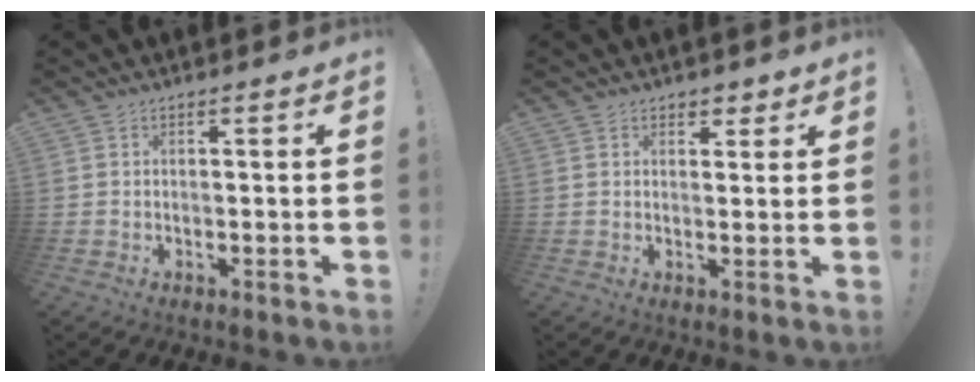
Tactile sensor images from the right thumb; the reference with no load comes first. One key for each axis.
{"total": 2.7, "fx": 1.9, "fy": 1.9, "fz": 0.6, "tx": 0.007, "ty": -0.010, "tz": 0.031}